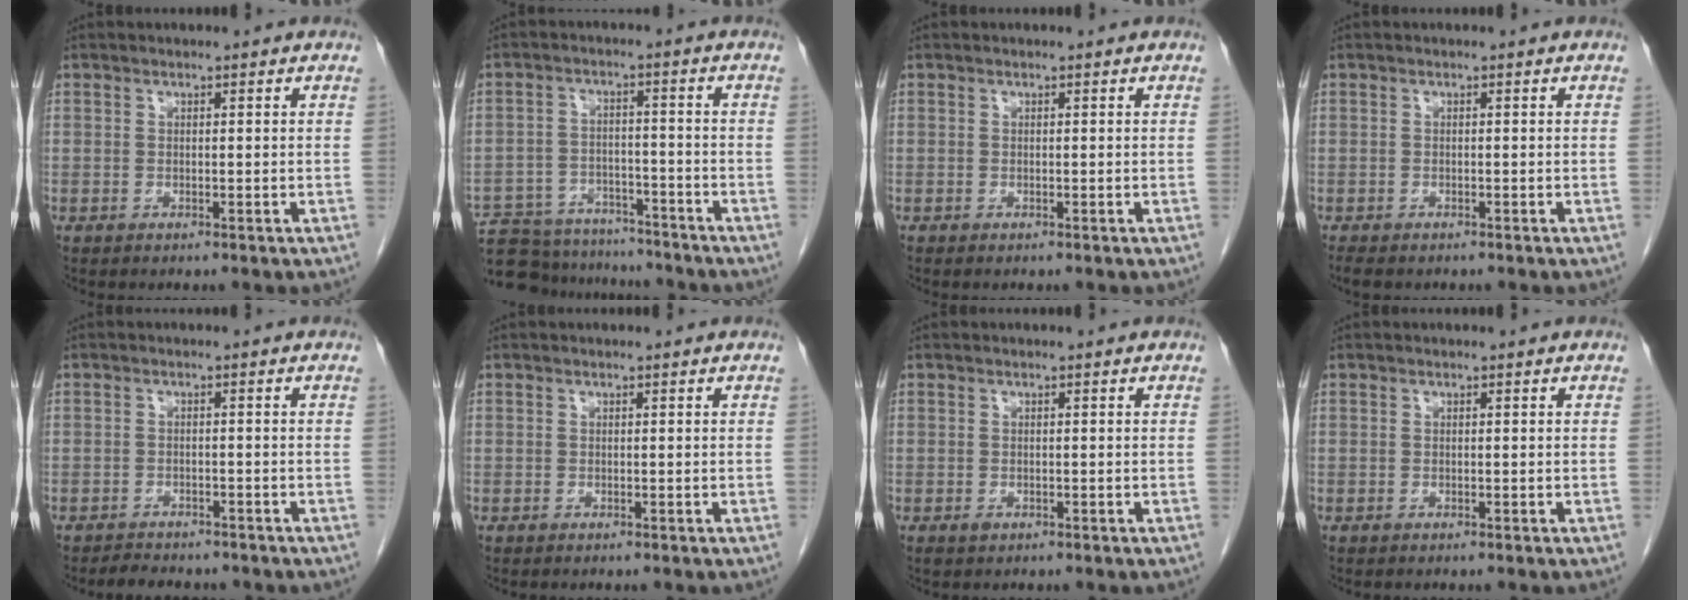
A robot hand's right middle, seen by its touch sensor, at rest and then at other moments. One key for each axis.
{"total": 15.7, "fx": -14.5, "fy": 4.8, "fz": 3.7, "tx": -0.076, "ty": 0.010, "tz": -0.205}
{"total": 0.0}
{"total": 2.3, "fx": -1.9, "fy": 0.8, "fz": 1.1, "tx": -0.021, "ty": -0.007, "tz": -0.024}
{"total": 4.6, "fx": -4.1, "fy": 1.6, "fz": 1.3, "tx": -0.024, "ty": -0.005, "tz": -0.055}
{"total": 0.0}
{"total": 0.7, "fx": -0.4, "fy": 0.5, "fz": 0.4, "tx": -0.007, "ty": 0.000, "tz": -0.002}
{"total": 0.0}